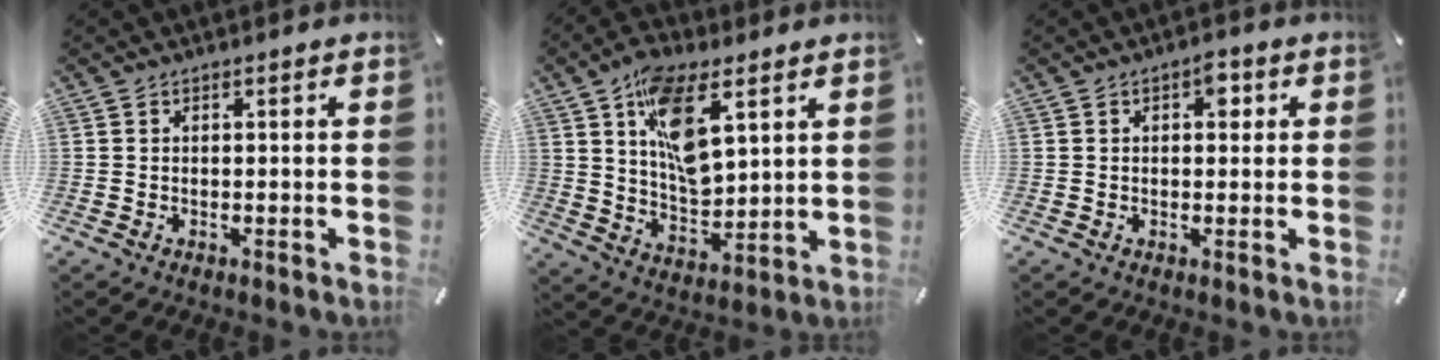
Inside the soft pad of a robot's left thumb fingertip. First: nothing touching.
{"total": 14.7, "force": [7.0, 7.8, 10.3], "torque": [-0.179, -0.017, 0.124]}
{"total": 3.8, "force": [1.1, 2.2, 2.9], "torque": [-0.030, -0.004, 0.010]}